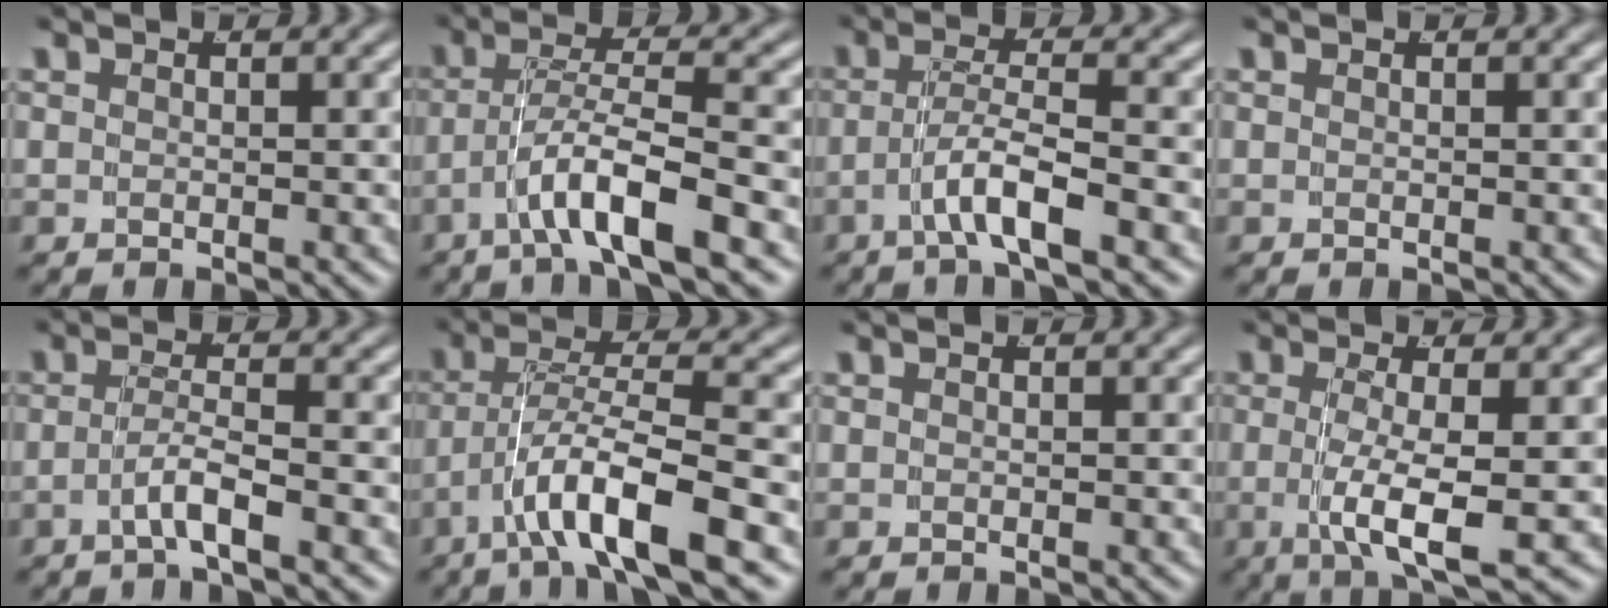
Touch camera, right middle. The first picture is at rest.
{"total": 4.8, "force": [-2.5, 0.6, 4.0], "torque": [-0.070, -0.003, -0.038]}
{"total": 3.8, "force": [-2.3, 0.0, 3.0], "torque": [-0.048, -0.002, -0.038]}
{"total": 0.0}
{"total": 2.8, "force": [-1.9, -0.5, 2.0], "torque": [-0.034, -0.005, -0.030]}
{"total": 5.7, "force": [-2.4, 1.1, 5.1], "torque": [-0.093, -0.005, -0.034]}
{"total": 0.0}
{"total": 5.1, "force": [-1.1, 0.9, 4.9], "torque": [-0.098, -0.024, -0.009]}